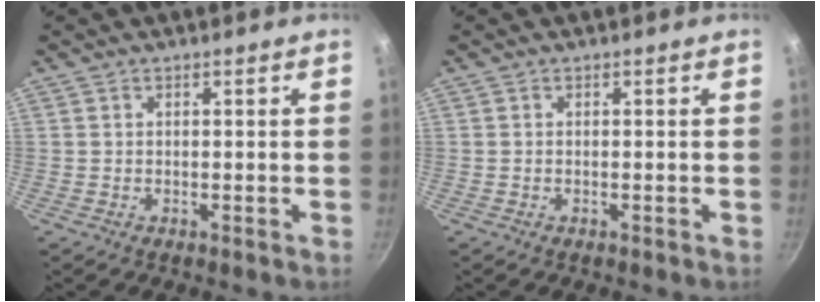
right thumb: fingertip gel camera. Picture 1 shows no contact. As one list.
[{"total": 0.0}]